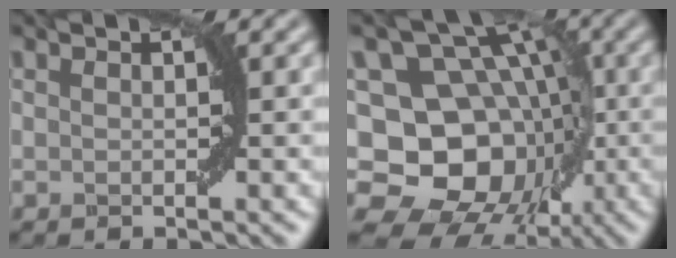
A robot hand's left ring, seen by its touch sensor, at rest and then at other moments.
{"total": 15.6, "force": [-2.7, 13.1, 8.1], "torque": [-0.113, 0.018, -0.072]}